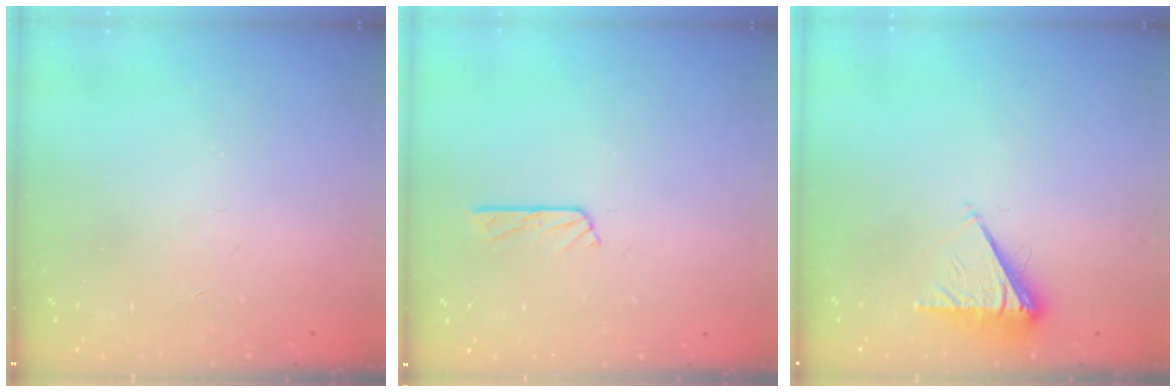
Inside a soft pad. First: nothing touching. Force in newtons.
{"total": 4.6, "press": 4.5, "slide": 0.5}
{"total": 5.2, "press": 5.1, "slide": 0.8}